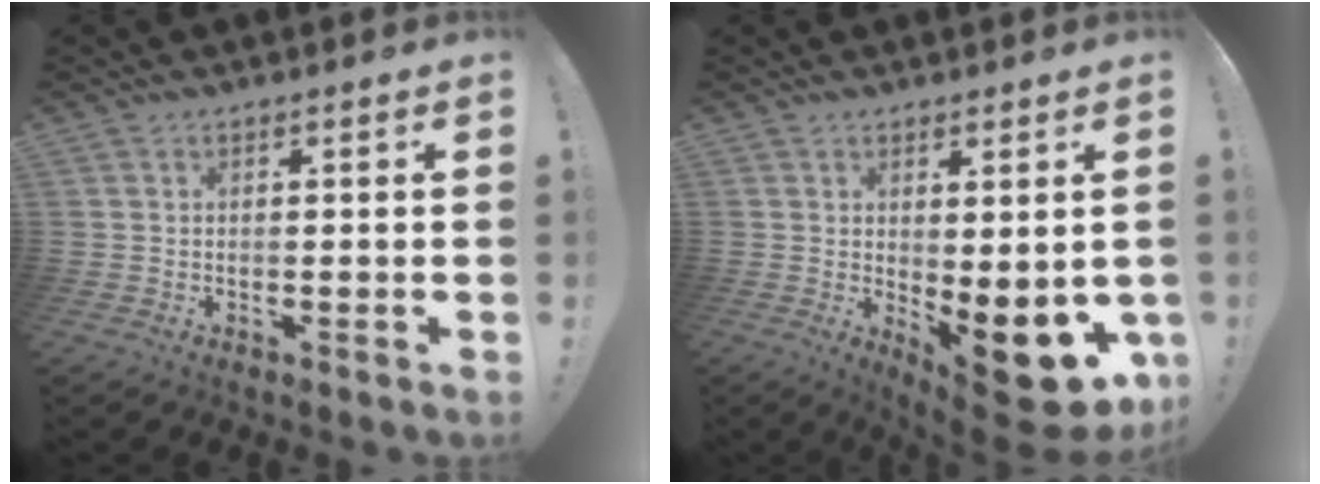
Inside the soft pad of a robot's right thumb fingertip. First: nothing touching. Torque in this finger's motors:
{"motor_torque": [0.10, 0.93, 0.74, 0.40, 0.11]}